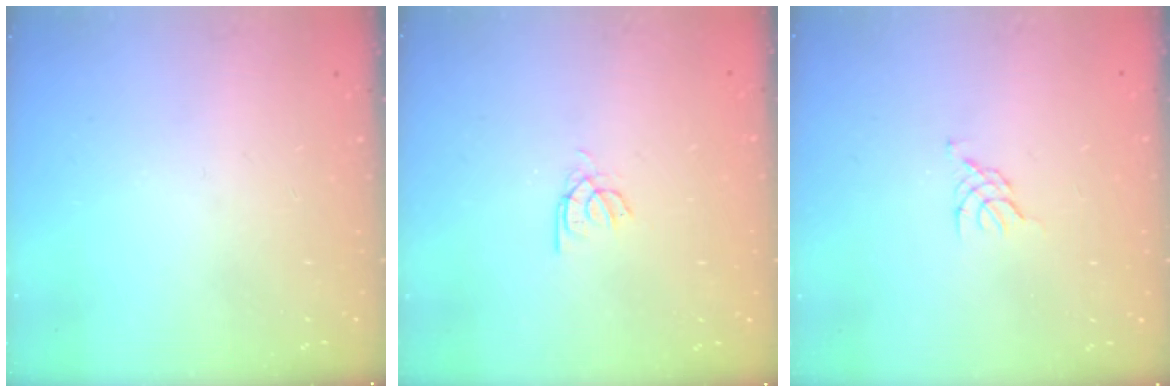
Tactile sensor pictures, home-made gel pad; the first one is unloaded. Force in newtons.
{"total": 2.5, "press": 2.4, "slide": 0.3}
{"total": 0.8, "press": 0.7, "slide": 0.3}